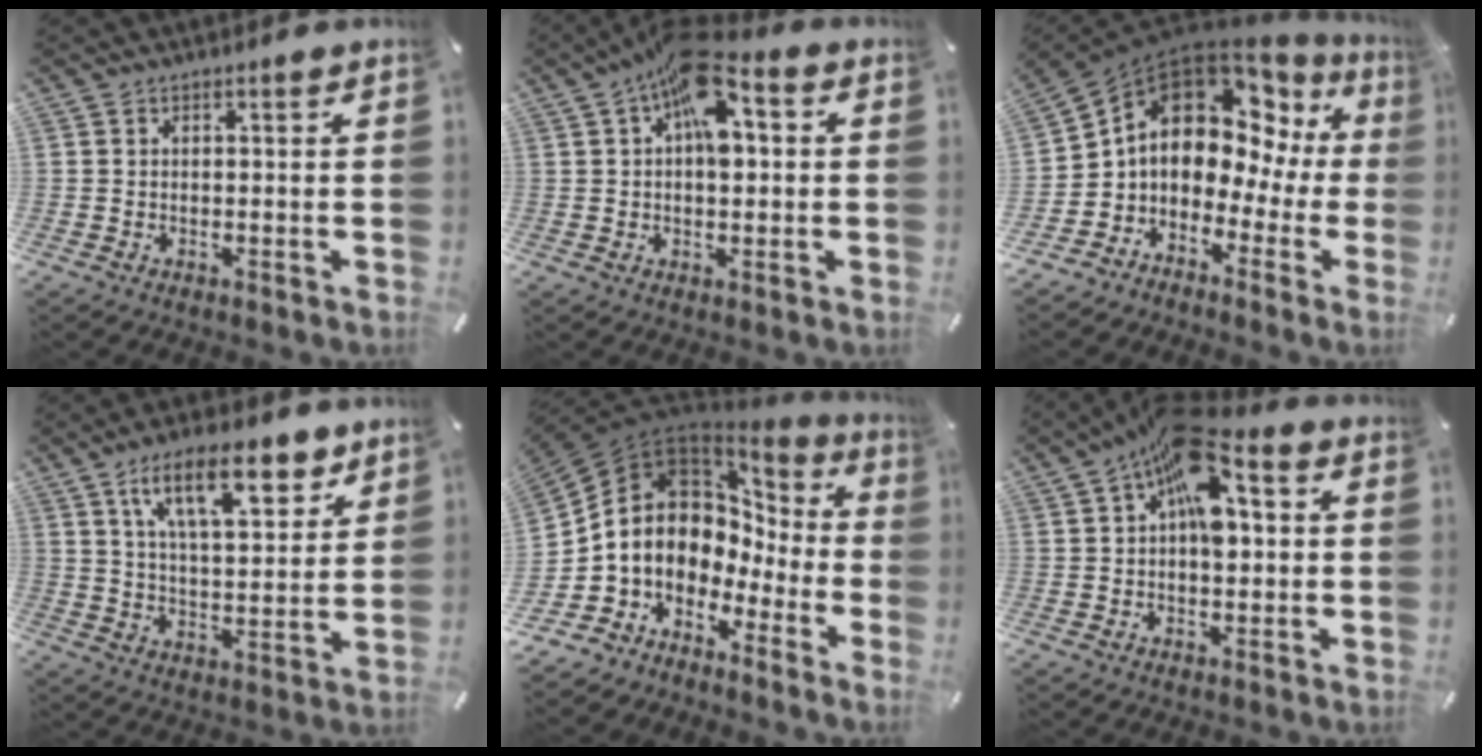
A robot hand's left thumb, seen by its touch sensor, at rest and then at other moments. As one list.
[{"total": 12.1, "force": [3.8, 6.4, 9.5], "torque": [-0.139, -0.012, 0.067]}, {"total": 11.2, "force": [4.5, 8.5, 5.8], "torque": [-0.109, -0.037, 0.077]}, {"total": 15.8, "force": [9.1, 6.6, 11.1], "torque": [-0.177, -0.025, 0.153]}, {"total": 9.7, "force": [0.9, 8.3, 4.9], "torque": [-0.125, -0.036, 0.007]}, {"total": 13.8, "force": [4.1, 7.3, 10.9], "torque": [-0.161, -0.022, 0.071]}]